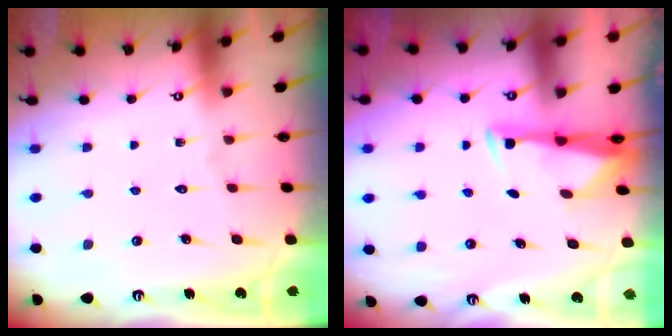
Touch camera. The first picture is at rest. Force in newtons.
{"total": 3.2, "press": 3.1, "slide": 0.9}